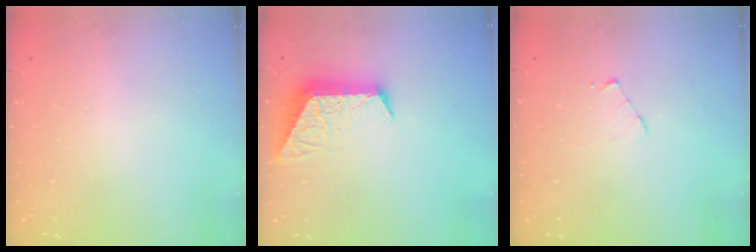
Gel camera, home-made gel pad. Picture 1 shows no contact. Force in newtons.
{"total": 10.4, "press": 10.3, "slide": 1.0}
{"total": 3.7, "press": 3.7, "slide": 0.4}